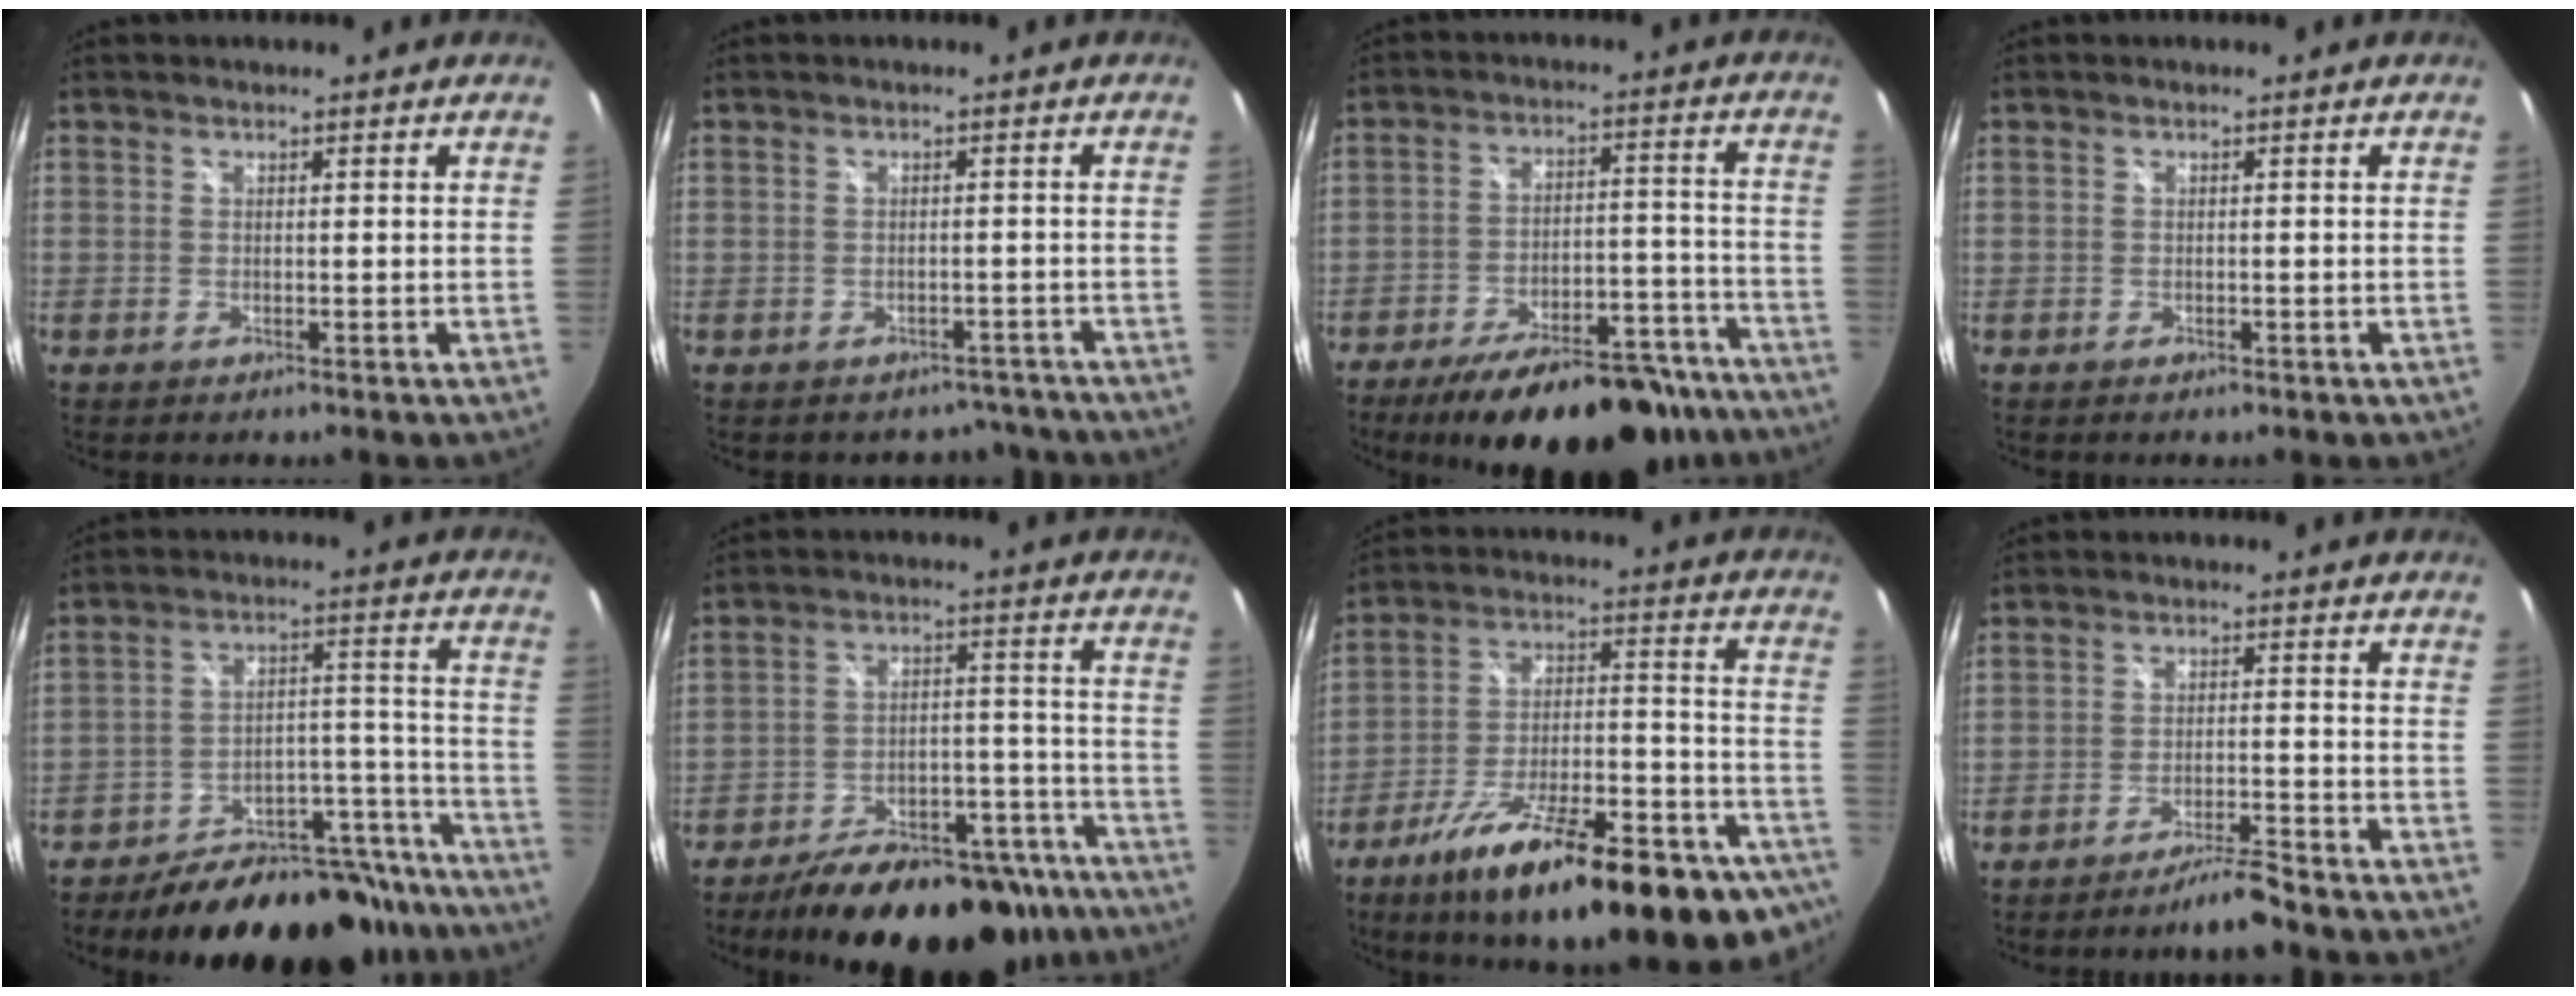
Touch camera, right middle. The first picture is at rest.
{"total": 4.8, "force": [-3.8, 2.9, 0.5], "torque": [0.002, 0.018, -0.035]}
{"total": 22.6, "force": [-18.0, 7.9, 11.2], "torque": [-0.176, 0.005, -0.234]}
{"total": 0.7, "force": [-0.3, 0.5, 0.4], "torque": [-0.006, -0.004, -0.003]}
{"total": 23.5, "force": [-20.5, 8.5, 7.6], "torque": [-0.094, 0.055, -0.262]}
{"total": 24.0, "force": [-19.0, 9.3, 11.2], "torque": [-0.176, 0.019, -0.240]}
{"total": 30.4, "force": [-21.6, 8.4, 19.6], "torque": [-0.281, -0.026, -0.305]}
{"total": 5.2, "force": [-4.8, -0.5, 1.9], "torque": [-0.052, -0.002, -0.083]}